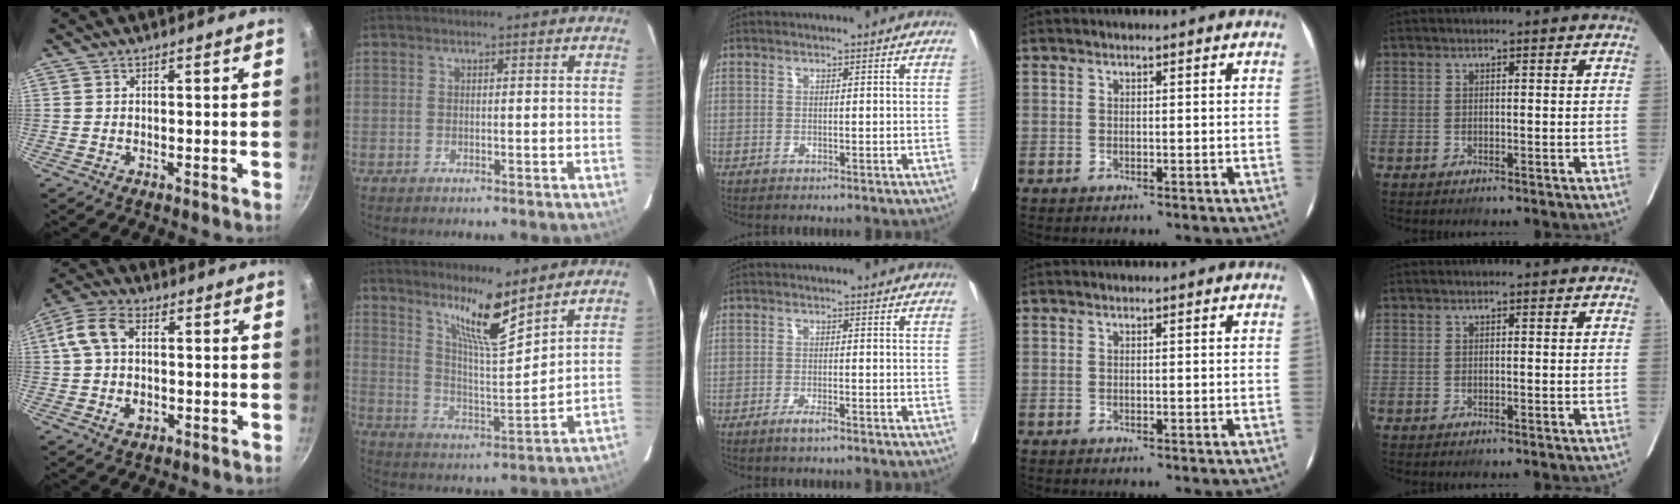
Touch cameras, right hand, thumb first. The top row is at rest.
{"thumb": {"total": 9.6, "force": [0.6, 6.4, 7.2], "torque": [-0.137, 0.019, 0.010]}, "index": {"total": 10.0, "force": [7.2, 0.4, 6.9], "torque": [-0.123, -0.018, 0.133]}, "middle": {"total": 2.2, "force": [-1.5, 0.3, 1.5], "torque": [-0.030, -0.002, -0.027]}}